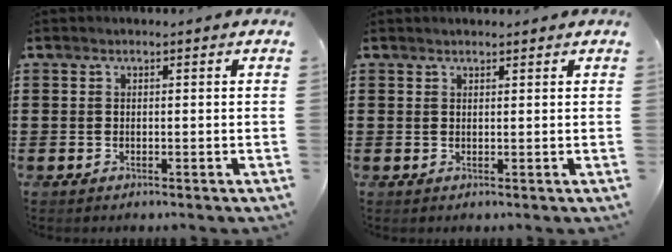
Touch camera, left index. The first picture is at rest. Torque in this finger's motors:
{"motor_torque": [0.93, 0.65, 0.13, 0.03]}